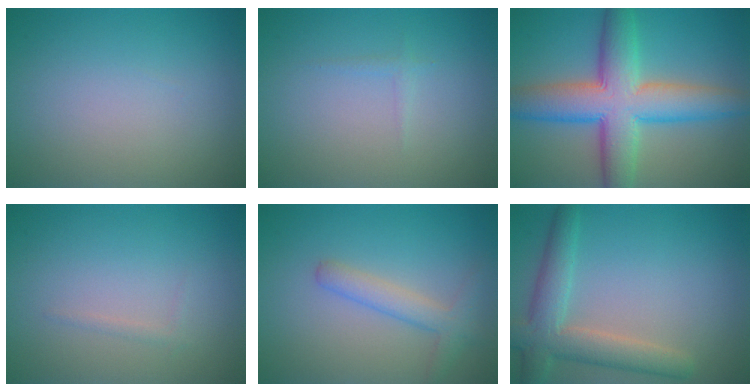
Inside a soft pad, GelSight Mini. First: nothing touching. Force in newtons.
{"total": 0.6, "press": 0.6, "slide": 0.0}
{"total": 9.6, "press": 9.6, "slide": 0.3}
{"total": 0.6, "press": 0.6, "slide": 0.1}
{"total": 2.7, "press": 2.7, "slide": 0.1}
{"total": 4.9, "press": 4.9, "slide": 0.3}